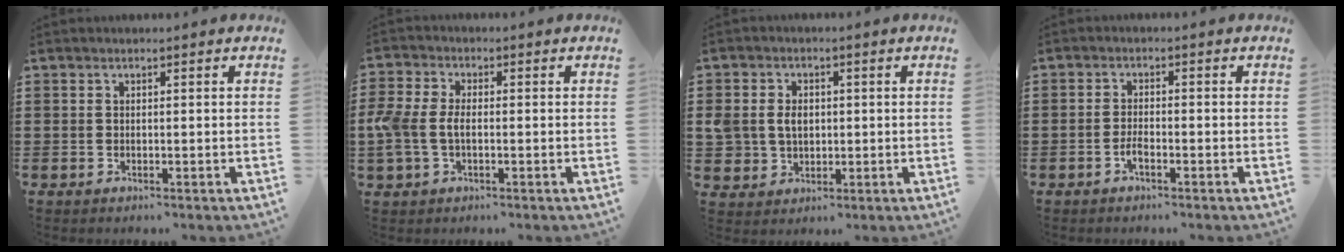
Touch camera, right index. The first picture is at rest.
{"total": 4.5, "force": [-0.8, 2.7, 3.4], "torque": [-0.101, -0.007, -0.025]}
{"total": 4.4, "force": [0.3, 3.6, 2.4], "torque": [-0.073, 0.007, -0.002]}
{"total": 2.0, "force": [-1.2, 0.5, 1.5], "torque": [-0.037, -0.003, -0.024]}